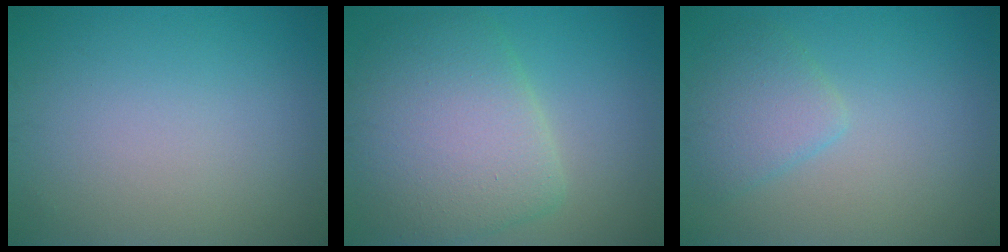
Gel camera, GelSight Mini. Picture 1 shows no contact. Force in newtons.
{"total": 7.7, "press": 7.7, "slide": 0.8}
{"total": 2.8, "press": 2.8, "slide": 0.2}